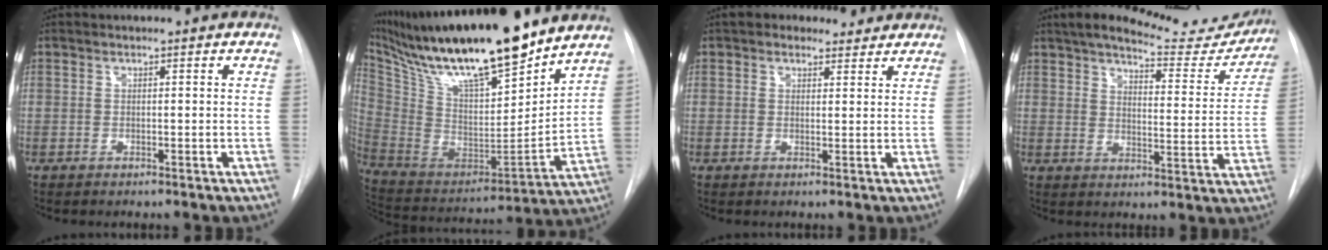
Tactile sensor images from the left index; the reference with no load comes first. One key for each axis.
{"total": 26.3, "fx": 21.0, "fy": 3.8, "fz": 15.4, "tx": -0.293, "ty": -0.010, "tz": 0.362}
{"total": 4.7, "fx": 4.0, "fy": 2.4, "fz": 0.9, "tx": -0.004, "ty": 0.013, "tz": 0.051}
{"total": 17.4, "fx": 15.7, "fy": 4.1, "fz": 6.4, "tx": -0.083, "ty": -0.022, "tz": 0.195}